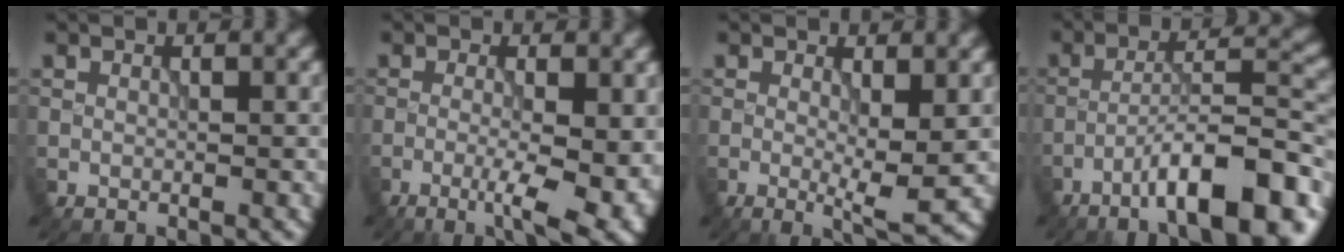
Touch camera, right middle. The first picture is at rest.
{"total": 6.5, "force": [-2.2, 1.8, 5.9], "torque": [-0.097, -0.010, -0.028]}
{"total": 3.6, "force": [-0.1, 0.6, 3.6], "torque": [-0.060, -0.011, -0.002]}
{"total": 11.3, "force": [-6.8, 2.6, 8.7], "torque": [-0.132, 0.017, -0.108]}